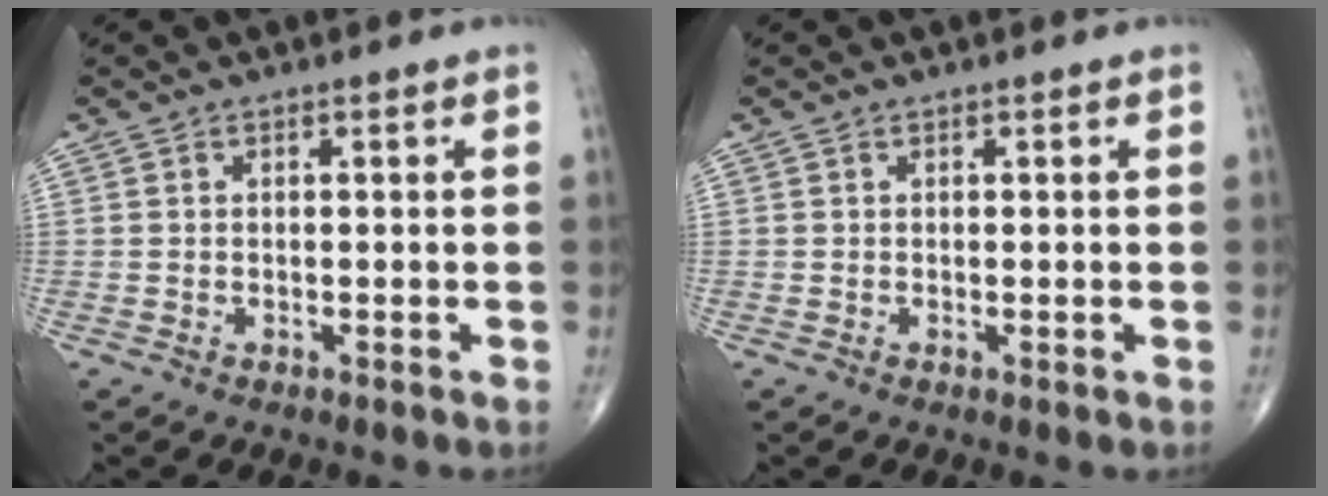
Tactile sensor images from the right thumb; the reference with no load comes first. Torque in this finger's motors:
{"motor_torque": [-0.14, 0.02, -0.37, -0.27, -0.06]}